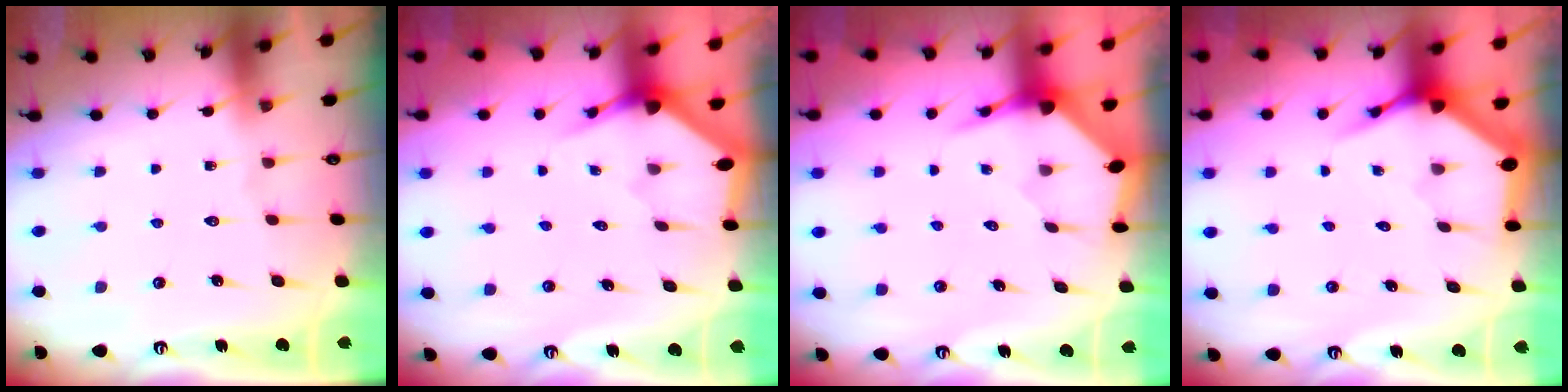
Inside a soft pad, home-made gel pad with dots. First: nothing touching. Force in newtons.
{"total": 2.9, "press": 2.9, "slide": 0.1}
{"total": 3.5, "press": 3.5, "slide": 0.4}
{"total": 3.8, "press": 3.8, "slide": 0.6}